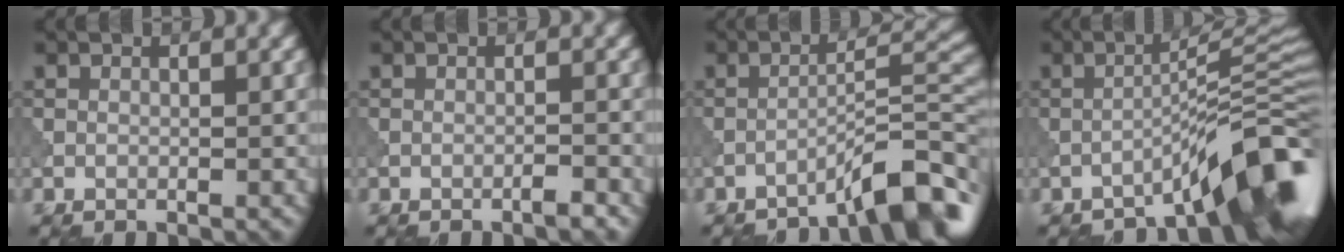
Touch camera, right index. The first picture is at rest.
{"total": 1.0, "force": [-0.8, 0.0, 0.6], "torque": [-0.009, 0.005, -0.018]}
{"total": 6.6, "force": [-4.9, 0.9, 4.4], "torque": [-0.059, 0.020, -0.080]}
{"total": 8.9, "force": [-5.7, 1.3, 6.8], "torque": [-0.083, 0.018, -0.095]}